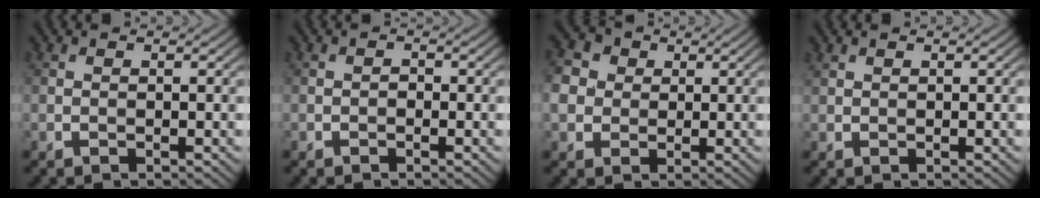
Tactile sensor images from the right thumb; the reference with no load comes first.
{"total": 0.7, "force": [-0.4, 0.4, 0.3], "torque": [-0.003, 0.002, -0.010]}
{"total": 5.3, "force": [0.6, 4.8, 2.3], "torque": [-0.087, 0.007, 0.012]}
{"total": 0.6, "force": [0.6, 0.0, 0.2], "torque": [-0.010, 0.004, 0.017]}